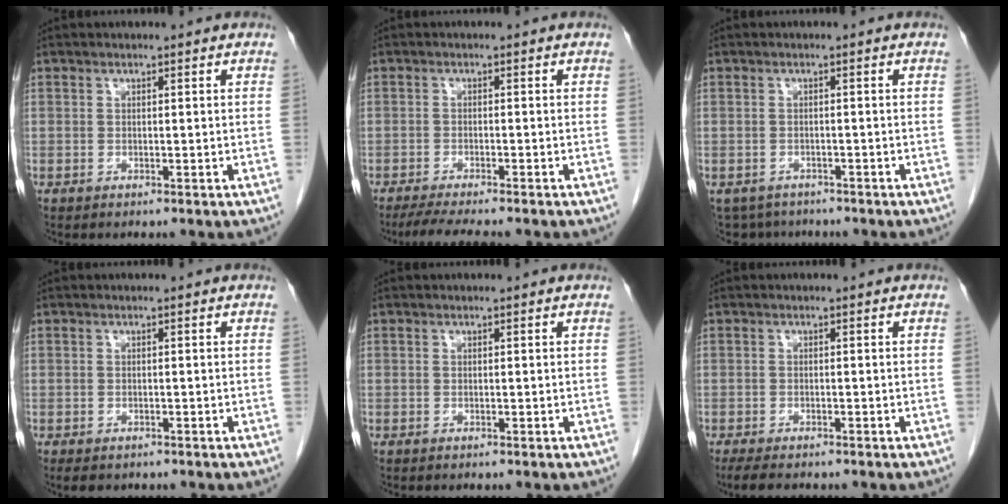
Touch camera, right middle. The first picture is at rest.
{"total": 6.4, "force": [-5.5, 0.4, 3.3], "torque": [-0.050, -0.016, -0.087]}
{"total": 5.5, "force": [-4.7, 2.8, 0.5], "torque": [-0.008, -0.004, -0.065]}
{"total": 3.4, "force": [-2.7, 1.6, 1.4], "torque": [-0.018, -0.005, -0.033]}
{"total": 0.0}
{"total": 4.8, "force": [-3.9, 1.2, 2.5], "torque": [-0.042, -0.012, -0.058]}